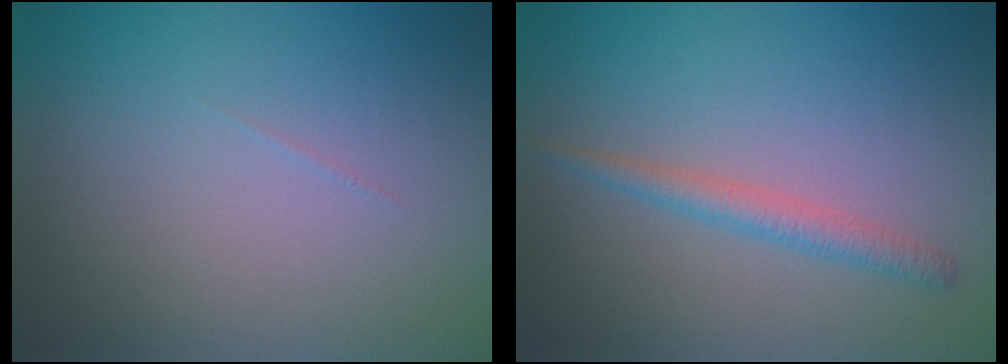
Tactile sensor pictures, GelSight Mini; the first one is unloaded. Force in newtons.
{"total": 1.9, "press": 1.9, "slide": 0.1}